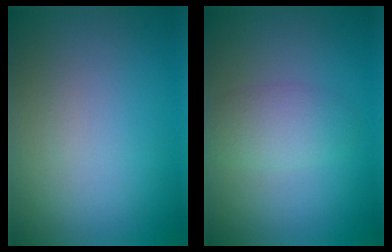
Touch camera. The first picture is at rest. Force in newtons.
{"total": 2.4, "press": 2.4, "slide": 0.1}